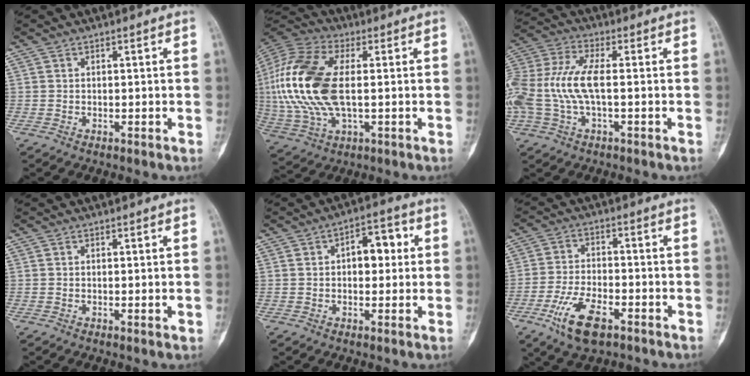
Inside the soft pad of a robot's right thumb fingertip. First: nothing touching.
{"total": 21.3, "force": [0.8, 10.9, 18.3], "torque": [-0.414, 0.007, 0.012]}
{"total": 14.1, "force": [-1.0, 6.0, 12.7], "torque": [-0.313, 0.029, -0.021]}
{"total": 1.5, "force": [-0.2, 0.4, 1.4], "torque": [-0.017, -0.002, -0.001]}
{"total": 6.9, "force": [0.9, 4.2, 5.4], "torque": [-0.050, 0.019, 0.008]}
{"total": 10.3, "force": [-5.4, 4.6, 7.5], "torque": [-0.148, 0.016, -0.095]}